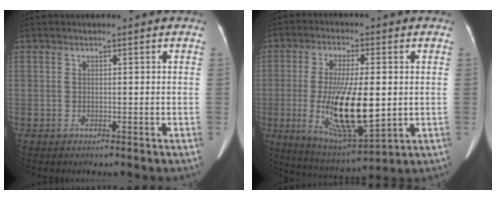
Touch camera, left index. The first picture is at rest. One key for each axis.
{"total": 14.2, "fx": -1.4, "fy": 3.6, "fz": 13.7, "tx": -0.261, "ty": -0.023, "tz": -0.014}